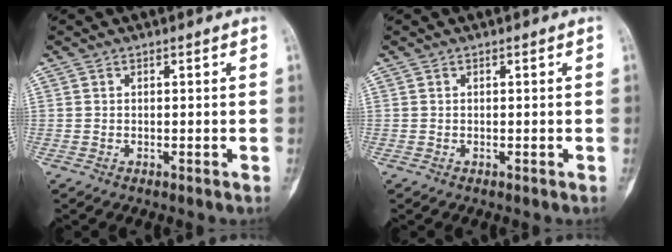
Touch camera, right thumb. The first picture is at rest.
{"total": 0.0}